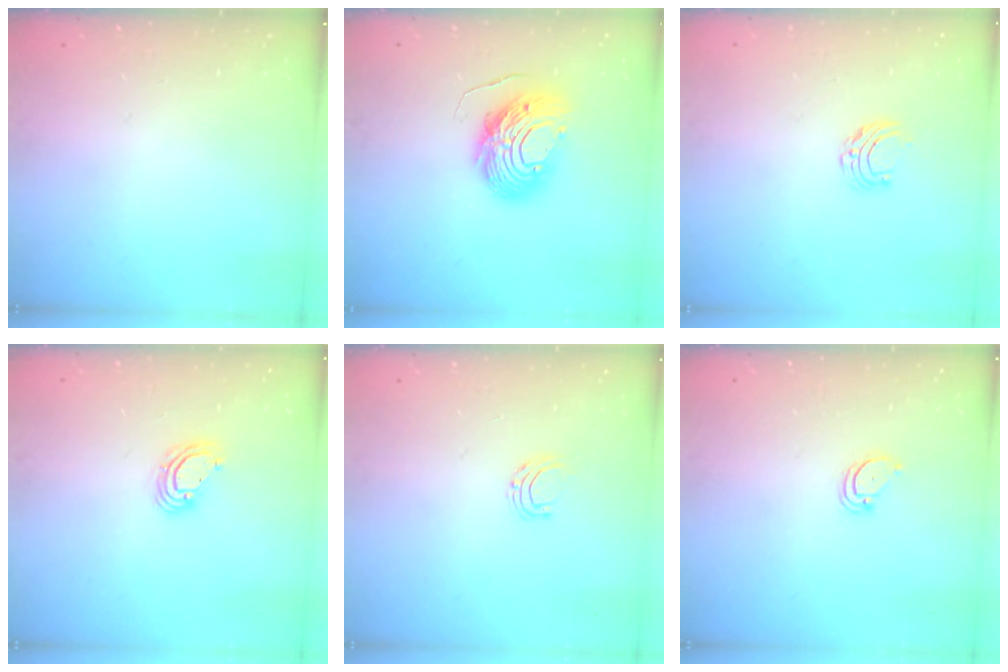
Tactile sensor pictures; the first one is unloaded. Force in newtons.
{"total": 12.0, "press": 11.9, "slide": 1.3}
{"total": 5.0, "press": 5.0, "slide": 0.4}
{"total": 6.6, "press": 6.6, "slide": 0.9}
{"total": 4.5, "press": 4.5, "slide": 0.4}
{"total": 3.0, "press": 3.0, "slide": 0.2}